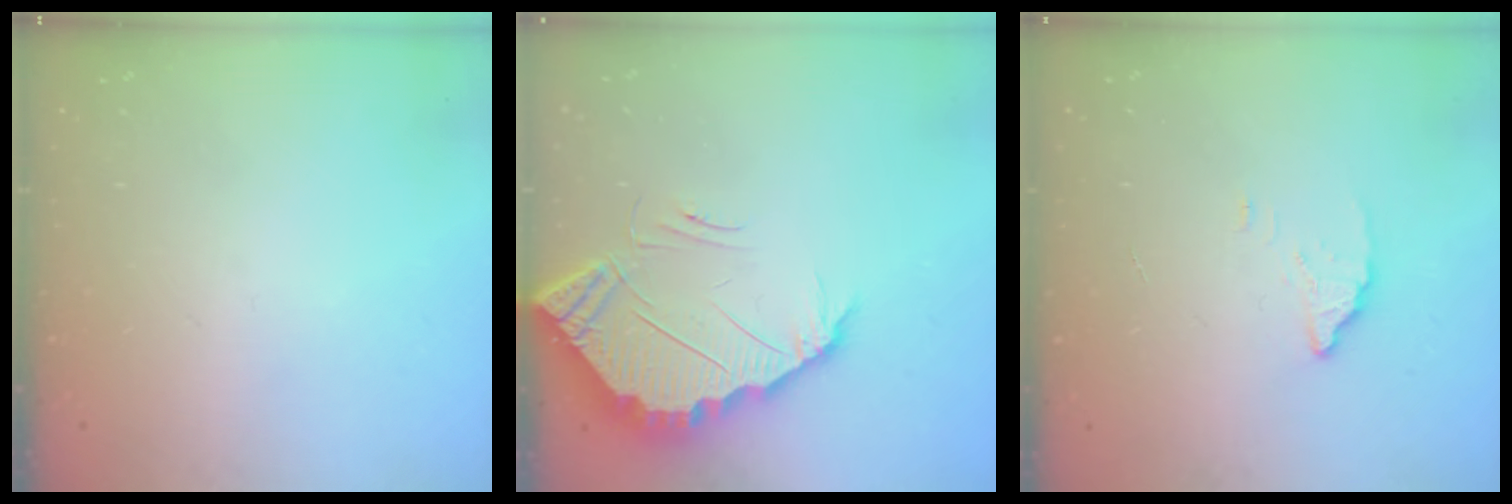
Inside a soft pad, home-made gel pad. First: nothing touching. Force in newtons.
{"total": 5.3, "press": 5.3, "slide": 0.5}
{"total": 1.8, "press": 1.7, "slide": 0.1}